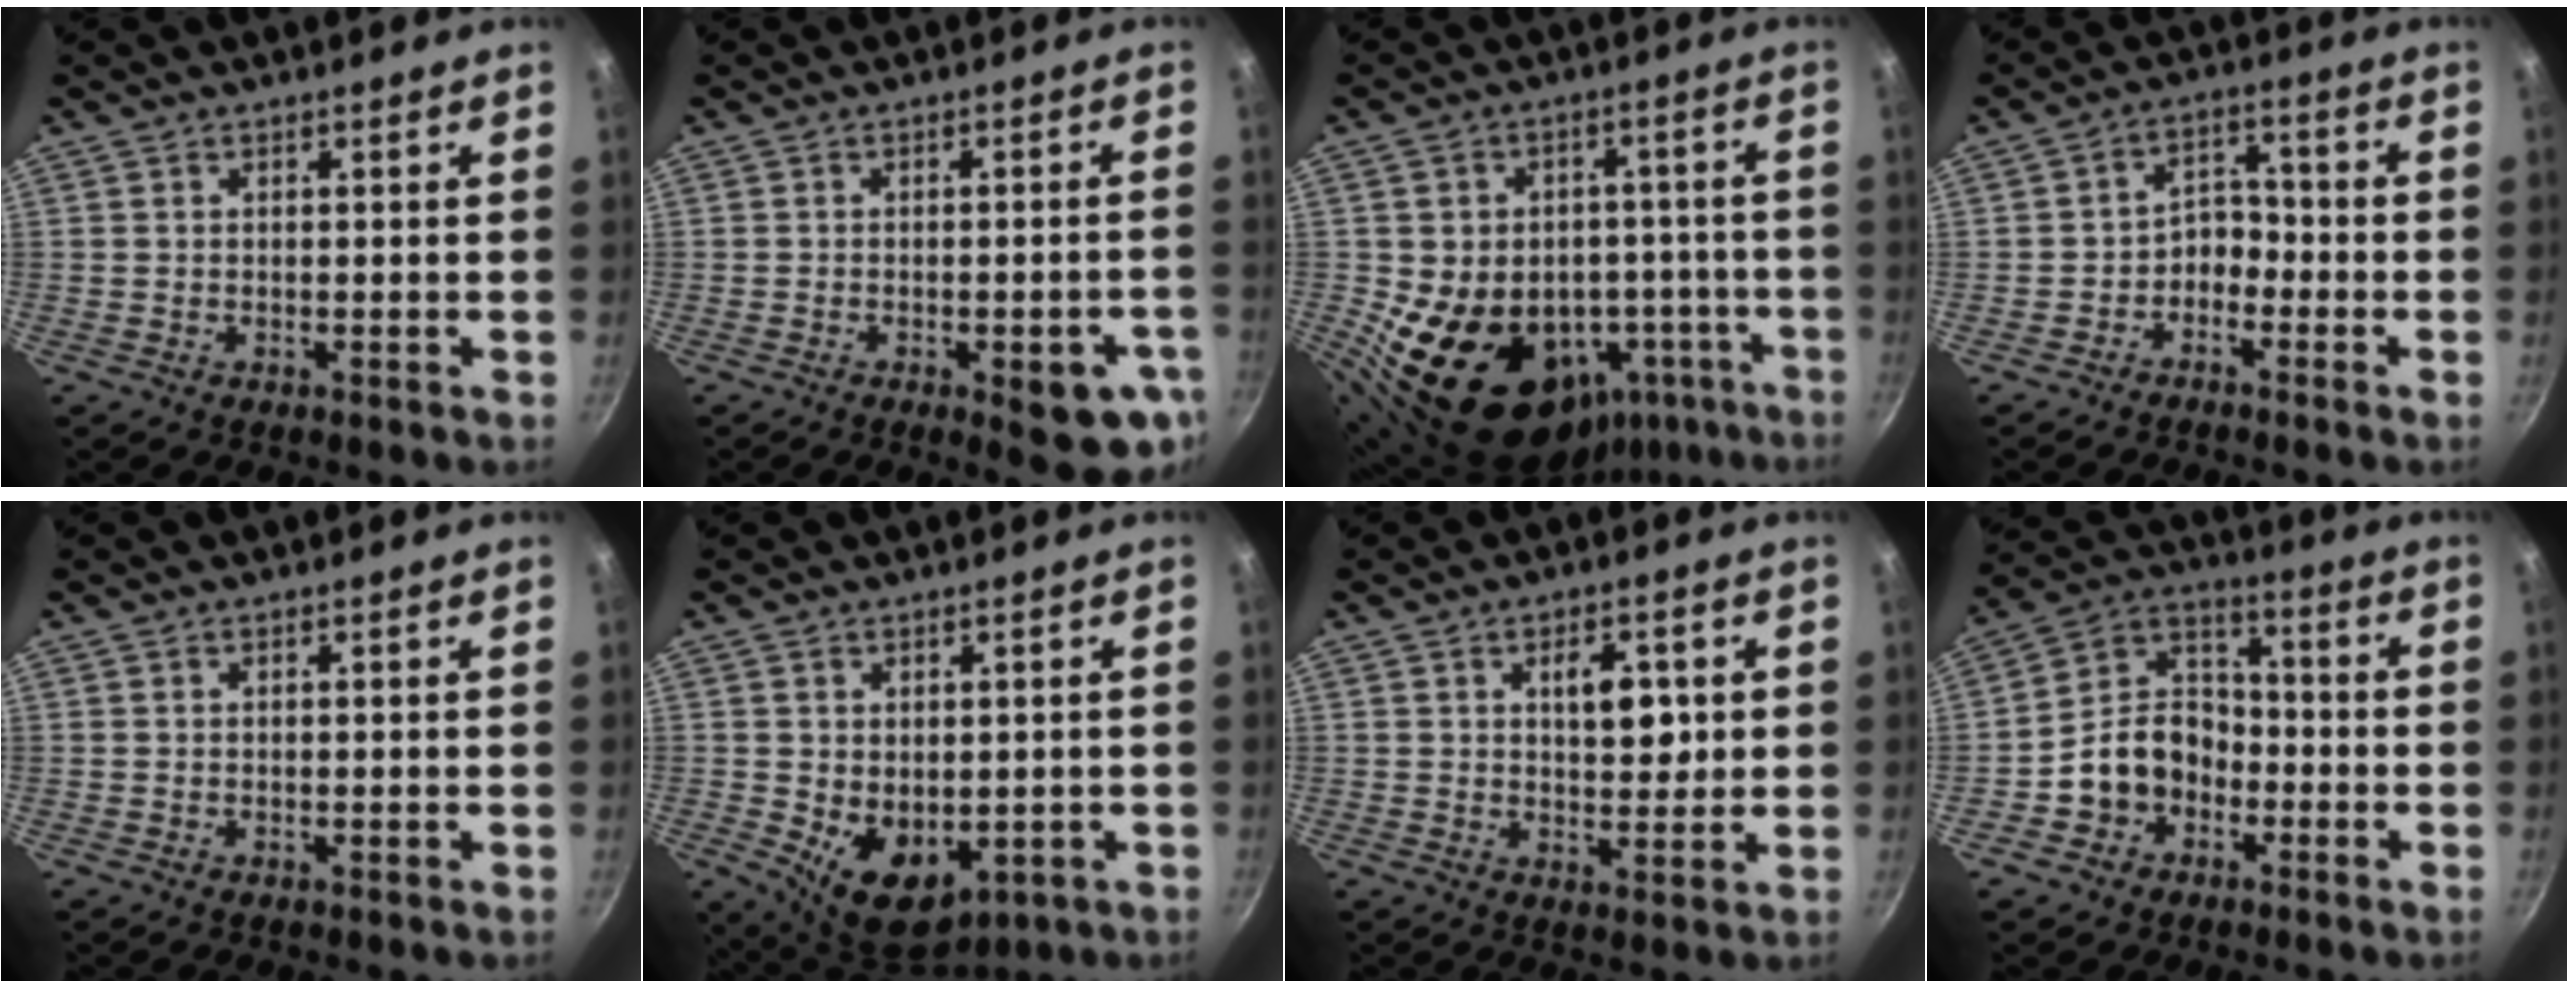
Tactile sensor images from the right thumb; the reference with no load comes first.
{"total": 10.0, "force": [-3.7, 3.5, 8.6], "torque": [-0.078, 0.011, -0.041]}
{"total": 20.1, "force": [-7.3, 15.0, 11.1], "torque": [-0.139, 0.036, -0.079]}
{"total": 4.6, "force": [-2.6, 3.1, 2.1], "torque": [-0.009, 0.040, -0.051]}
{"total": 0.0}
{"total": 10.5, "force": [-1.5, 7.3, 7.4], "torque": [-0.090, -0.017, 0.000]}
{"total": 6.9, "force": [1.4, 3.8, 5.6], "torque": [-0.058, -0.009, 0.020]}
{"total": 11.3, "force": [-4.1, 9.1, 5.4], "torque": [-0.063, 0.055, -0.084]}